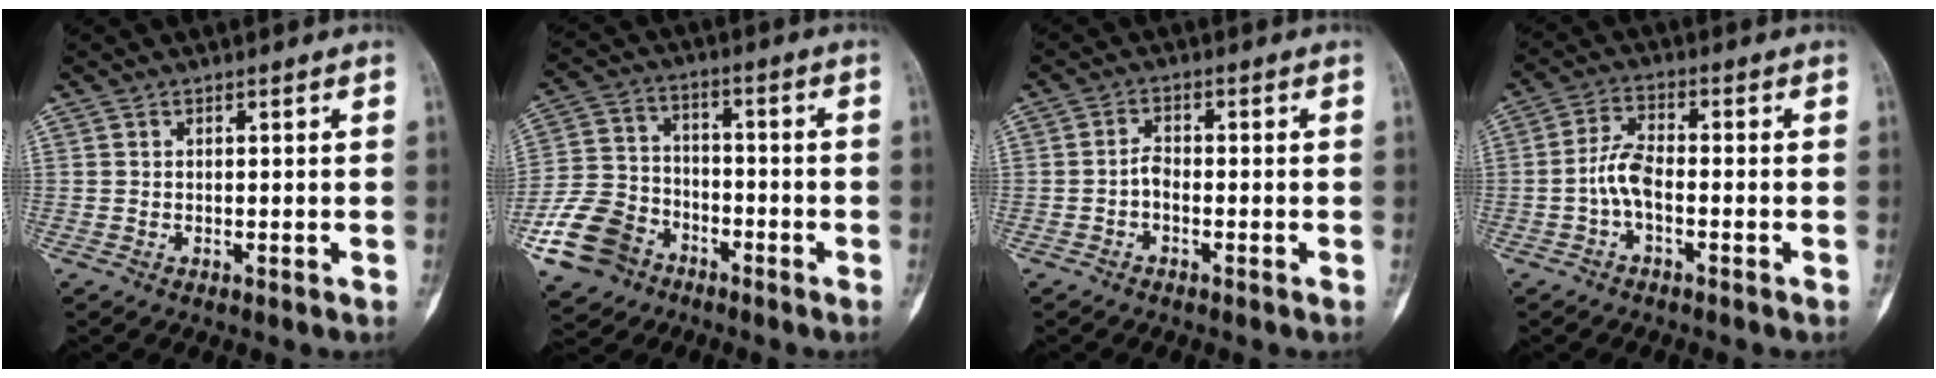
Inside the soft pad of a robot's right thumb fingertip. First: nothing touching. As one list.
[{"total": 13.1, "force": [-6.9, 9.8, 5.3], "torque": [-0.089, 0.042, -0.129]}, {"total": 2.2, "force": [-0.9, 1.3, 1.6], "torque": [-0.024, 0.011, -0.023]}, {"total": 5.3, "force": [-1.6, 2.4, 4.4], "torque": [-0.089, 0.021, -0.038]}]